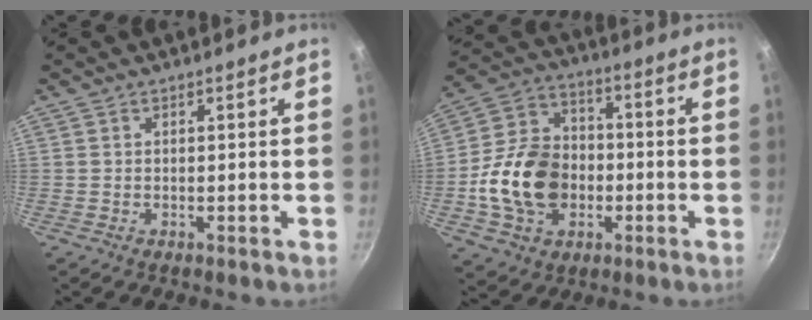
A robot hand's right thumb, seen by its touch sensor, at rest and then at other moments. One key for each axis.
{"total": 17.2, "fx": -3.1, "fy": 13.0, "fz": 10.9, "tx": -0.177, "ty": 0.033, "tz": -0.060}